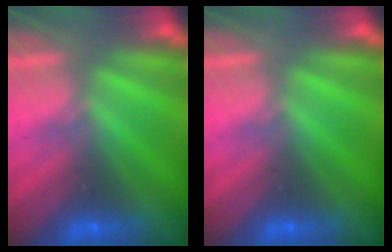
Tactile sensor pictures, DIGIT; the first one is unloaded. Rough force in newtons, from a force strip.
{"total": 0.0}